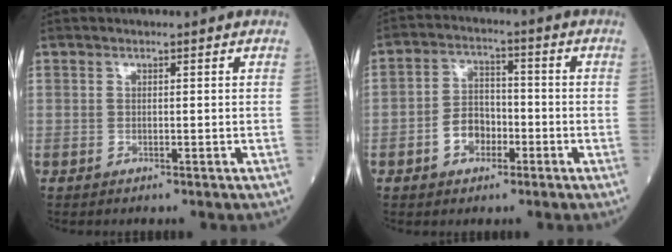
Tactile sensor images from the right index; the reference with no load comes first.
{"total": 5.8, "force": [-2.3, 4.0, 3.6], "torque": [-0.073, 0.016, -0.041]}